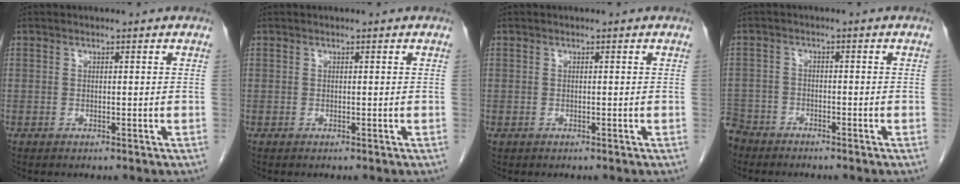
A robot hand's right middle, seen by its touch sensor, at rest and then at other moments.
{"total": 0.0}
{"total": 0.0}
{"total": 6.1, "force": [-5.2, 3.1, 0.2], "torque": [-0.013, -0.007, -0.104]}